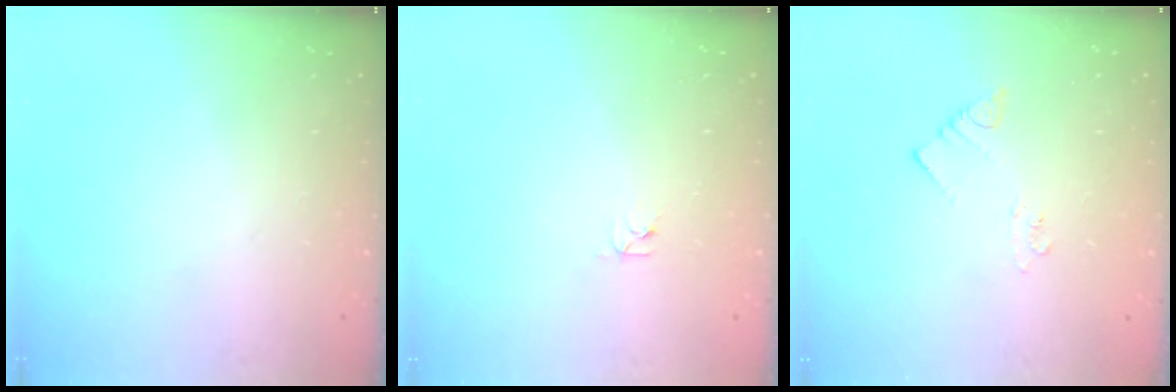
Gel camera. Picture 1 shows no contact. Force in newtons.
{"total": 2.3, "press": 2.3, "slide": 0.2}
{"total": 1.9, "press": 1.9, "slide": 0.3}